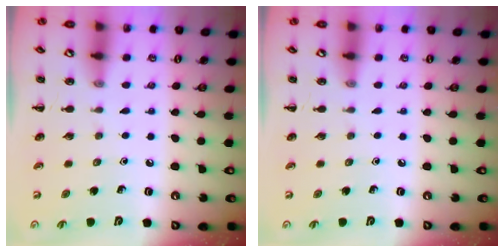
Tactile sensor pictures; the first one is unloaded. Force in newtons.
{"total": 0.0}